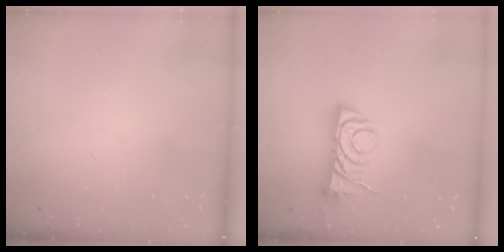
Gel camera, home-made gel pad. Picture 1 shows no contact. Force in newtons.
{"total": 7.1, "press": 7.0, "slide": 0.9}